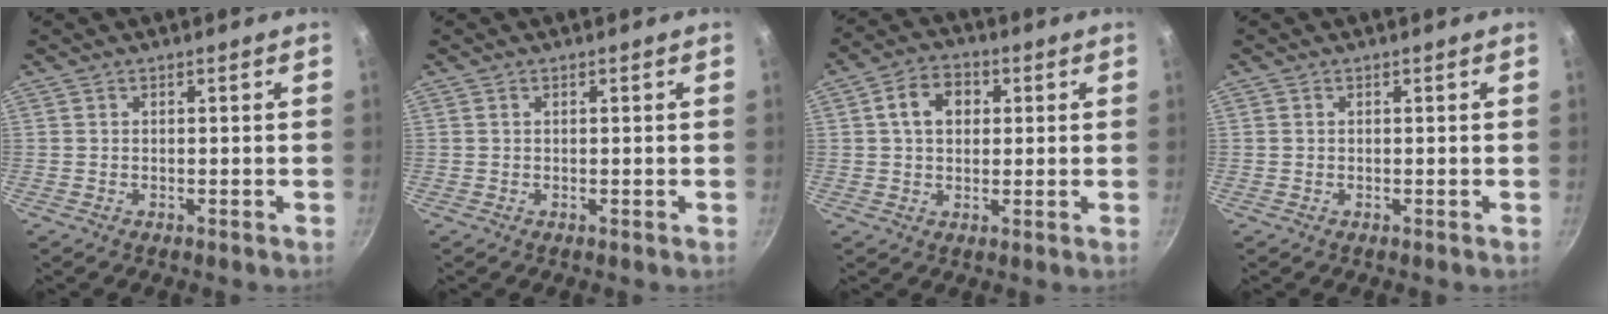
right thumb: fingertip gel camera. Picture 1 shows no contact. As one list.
[{"total": 0.0}, {"total": 7.4, "force": [1.7, 5.5, 4.7], "torque": [-0.058, 0.010, 0.018]}, {"total": 0.0}]